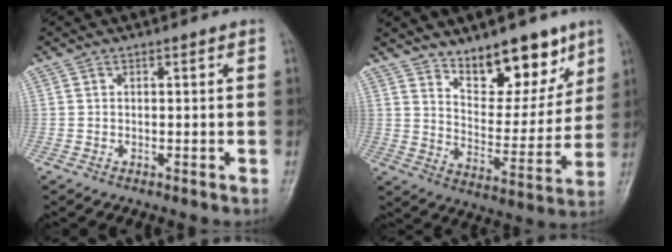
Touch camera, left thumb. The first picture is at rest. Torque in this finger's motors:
{"motor_torque": [0.34, 0.48, -0.05, -0.54, 0.08]}